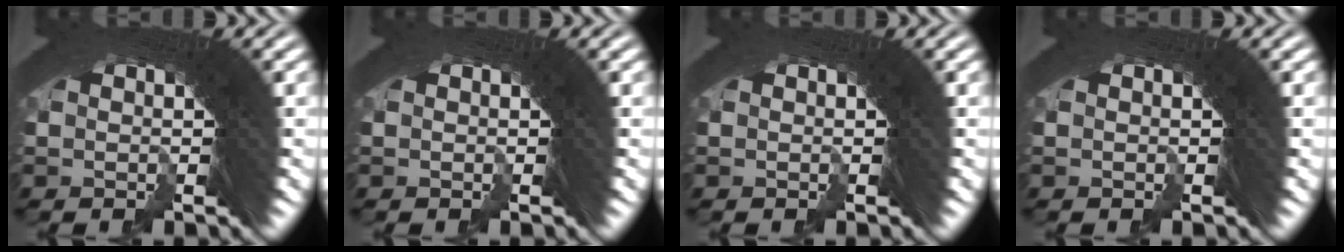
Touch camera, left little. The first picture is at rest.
{"total": 0.0}
{"total": 0.0}
{"total": 0.0}